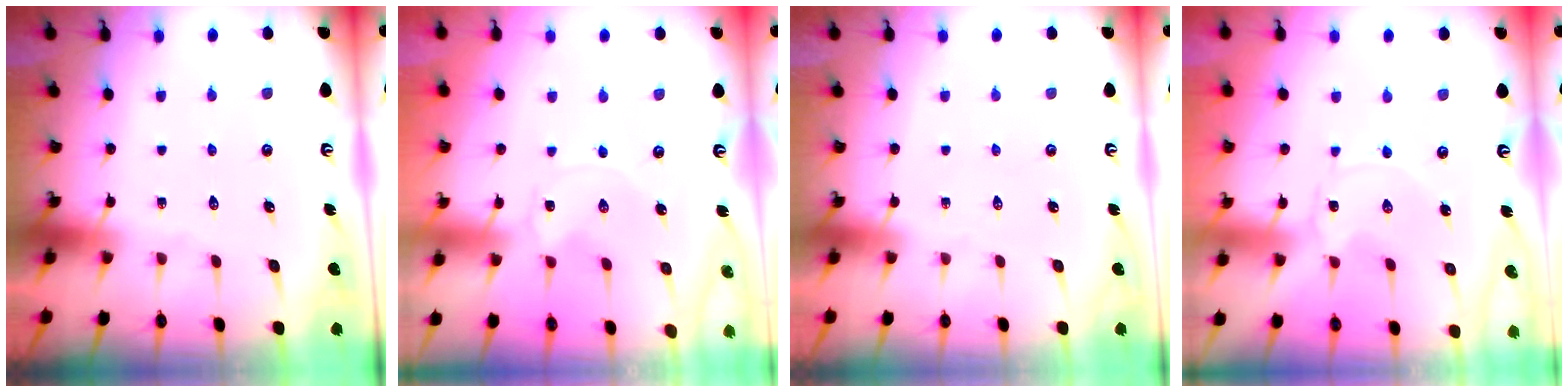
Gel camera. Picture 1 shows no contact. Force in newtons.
{"total": 0.0}
{"total": 0.0}
{"total": 0.0}